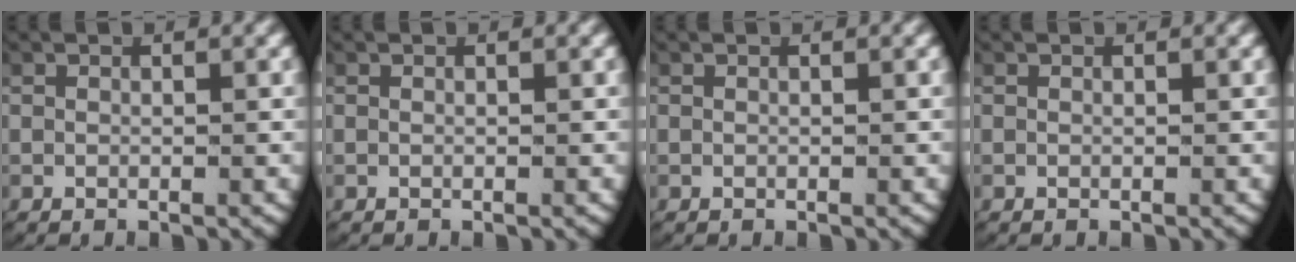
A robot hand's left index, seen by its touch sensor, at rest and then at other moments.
{"total": 0.0}
{"total": 0.0}
{"total": 0.0}